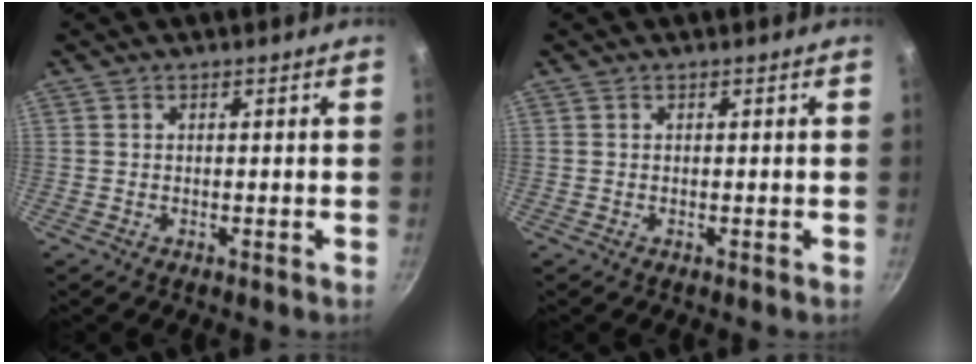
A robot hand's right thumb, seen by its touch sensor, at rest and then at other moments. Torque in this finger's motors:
{"motor_torque": [-0.05, 0.01, 0.00, 0.00, 0.00]}